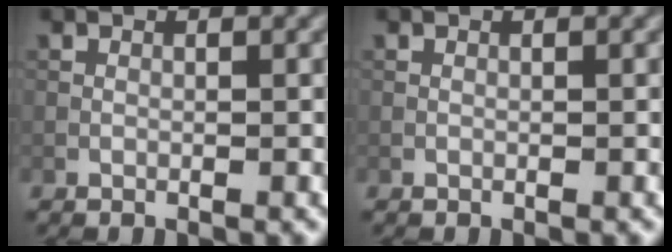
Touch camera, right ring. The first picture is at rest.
{"total": 0.0}